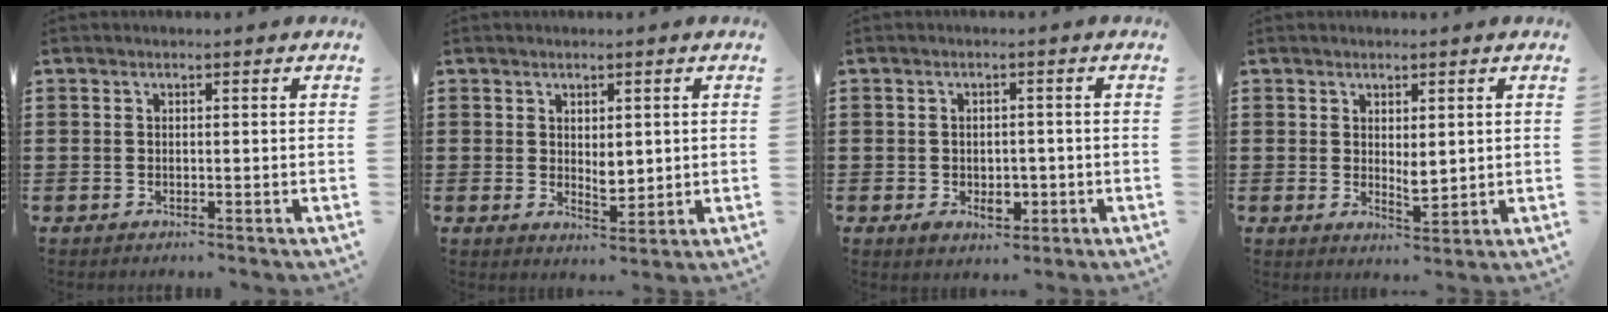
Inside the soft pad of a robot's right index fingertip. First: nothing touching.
{"total": 2.8, "force": [1.1, 1.6, 2.0], "torque": [-0.025, -0.002, 0.017]}
{"total": 3.7, "force": [-0.9, 2.4, 2.7], "torque": [-0.040, 0.000, -0.017]}
{"total": 2.5, "force": [1.0, 1.2, 1.9], "torque": [-0.028, -0.001, 0.019]}